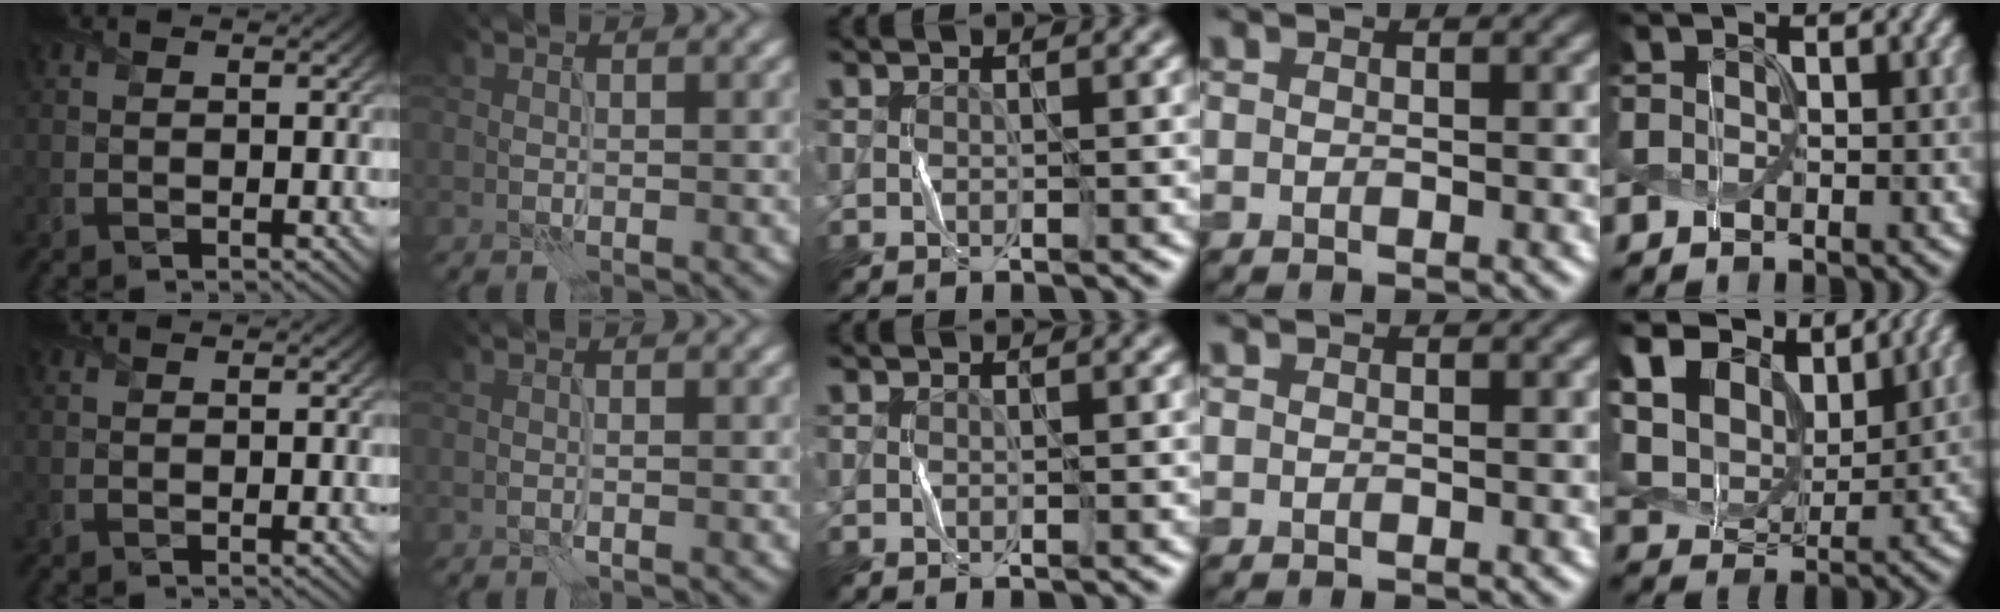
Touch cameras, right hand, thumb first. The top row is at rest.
{"little": {"total": 11.1, "force": [7.0, 6.4, 5.7], "torque": [-0.169, 0.032, 0.104]}}